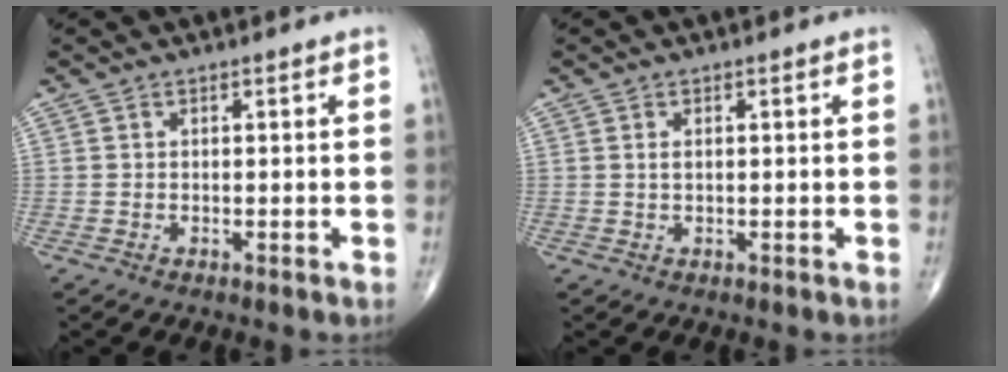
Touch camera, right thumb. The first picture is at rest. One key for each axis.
{"total": 1.3, "fx": 0.3, "fy": 0.7, "fz": 1.0, "tx": -0.022, "ty": 0.003, "tz": 0.009}